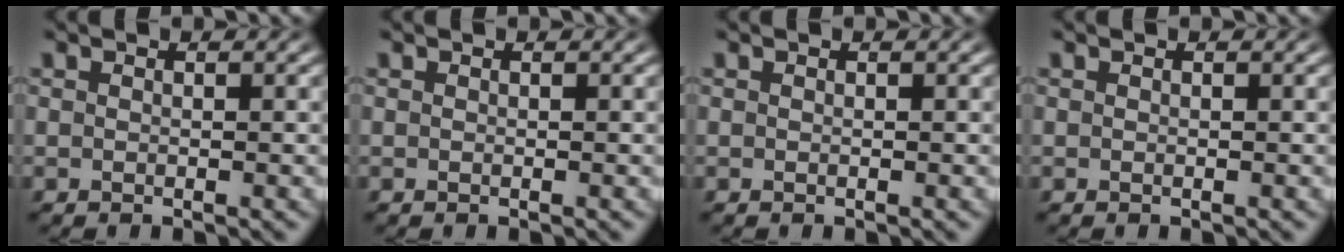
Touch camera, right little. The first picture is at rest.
{"total": 0.0}
{"total": 0.0}
{"total": 0.0}